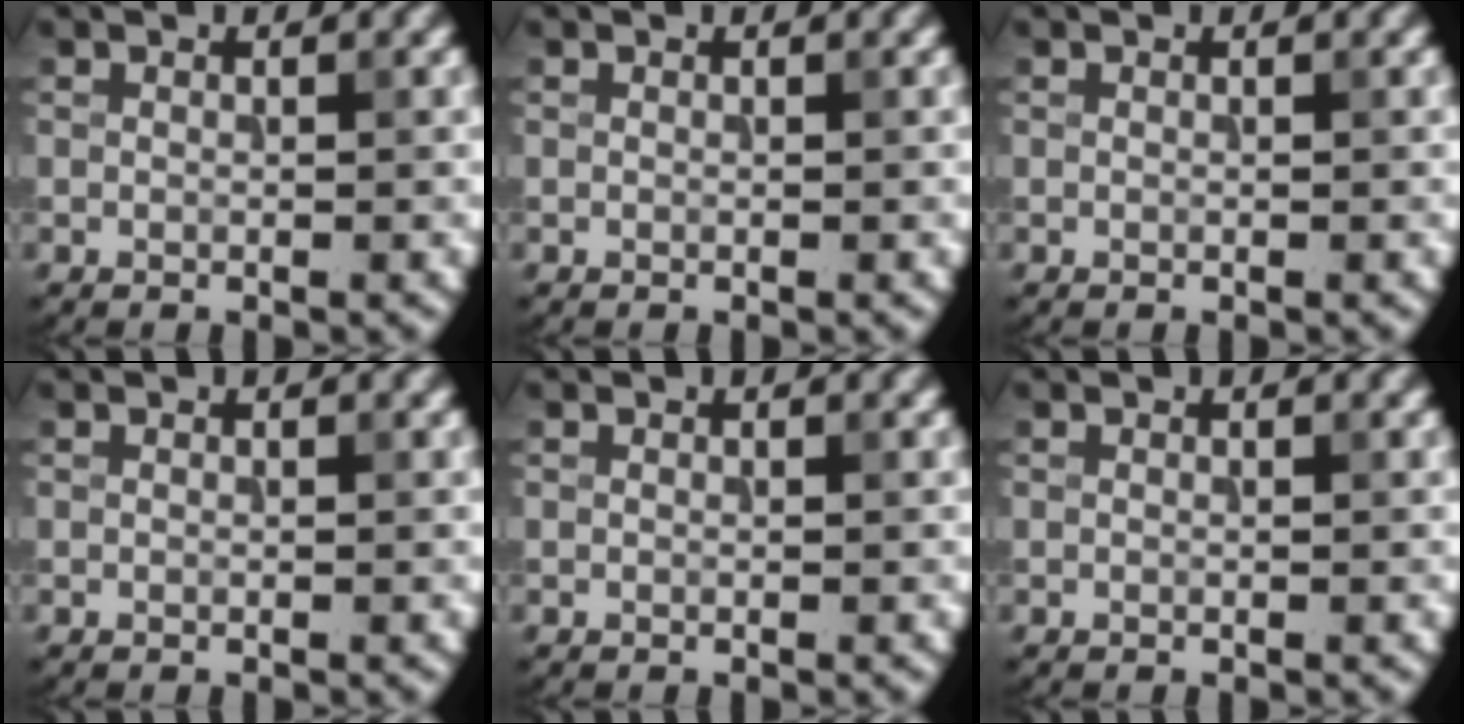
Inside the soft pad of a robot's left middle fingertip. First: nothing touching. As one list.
[{"total": 0.0}, {"total": 0.0}, {"total": 0.0}, {"total": 0.0}, {"total": 0.0}]